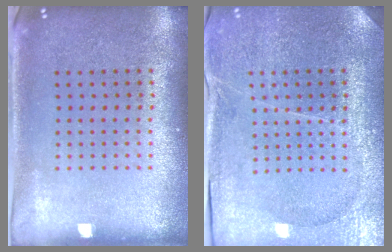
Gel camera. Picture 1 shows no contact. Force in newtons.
{"total": 3.8, "press": 3.5, "slide": 1.5}